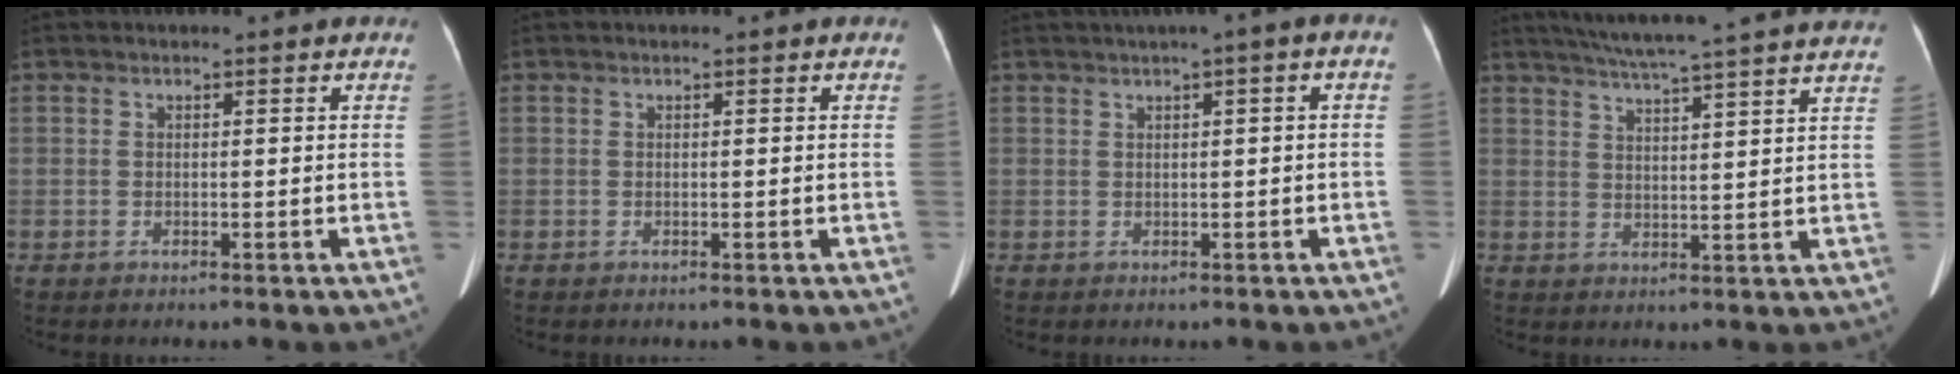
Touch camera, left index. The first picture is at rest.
{"total": 0.0}
{"total": 3.5, "force": [1.1, 0.1, 3.3], "torque": [-0.049, 0.018, 0.015]}
{"total": 18.9, "force": [16.7, -0.7, 8.9], "torque": [-0.148, 0.004, 0.217]}